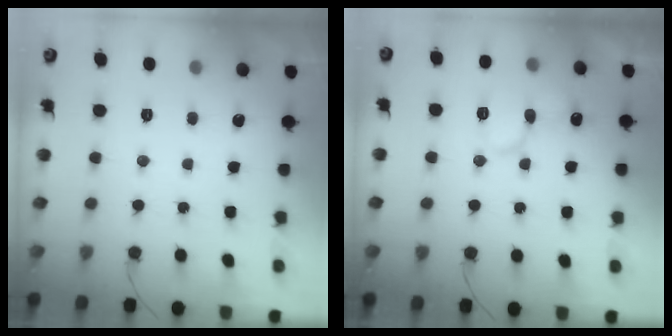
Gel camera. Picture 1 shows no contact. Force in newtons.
{"total": 11.3, "press": 11.2, "slide": 1.5}